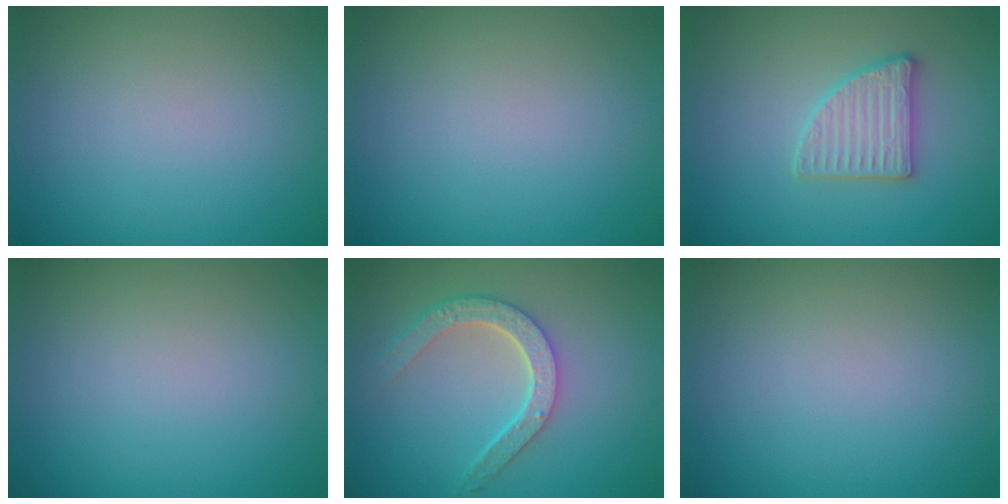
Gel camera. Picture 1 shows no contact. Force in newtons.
{"total": 0.0}
{"total": 2.8, "press": 2.8, "slide": 0.4}
{"total": 0.0}
{"total": 4.4, "press": 3.5, "slide": 2.7}
{"total": 0.0}